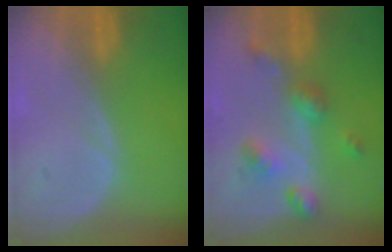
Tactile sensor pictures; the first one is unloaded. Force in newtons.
{"total": 6.2, "press": 5.5, "slide": 2.9}